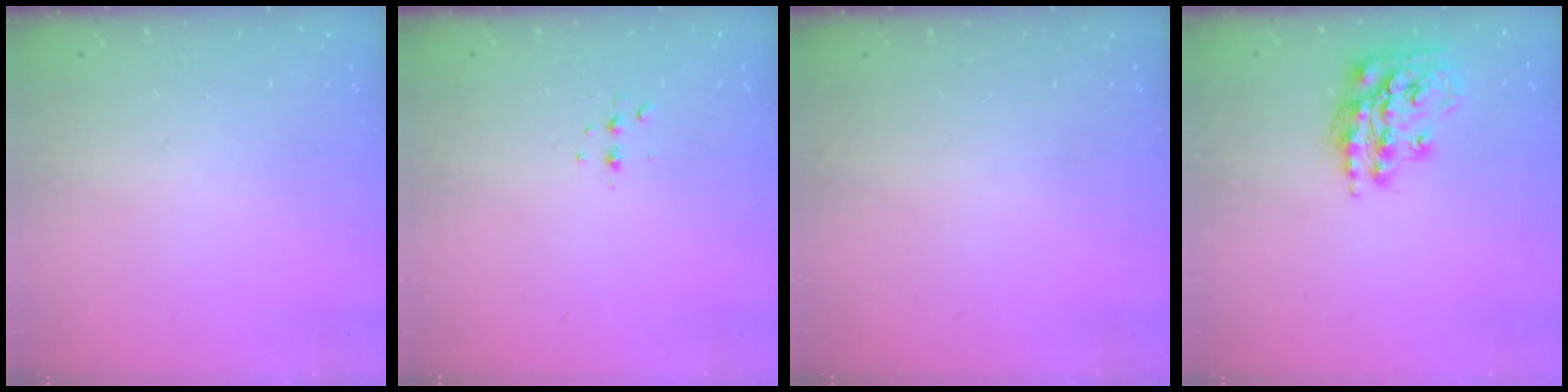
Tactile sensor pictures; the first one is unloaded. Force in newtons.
{"total": 3.5, "press": 3.4, "slide": 0.5}
{"total": 0.0}
{"total": 16.3, "press": 16.2, "slide": 1.1}